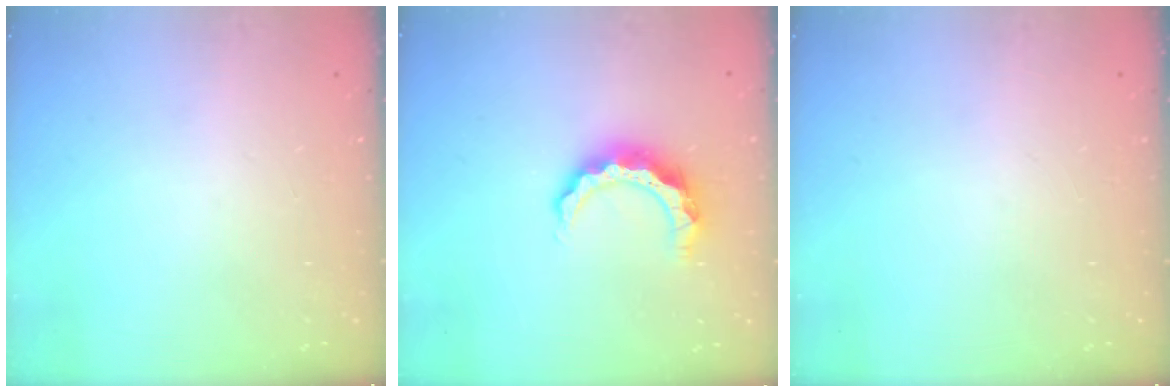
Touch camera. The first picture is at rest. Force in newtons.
{"total": 8.4, "press": 8.3, "slide": 0.8}
{"total": 0.0}